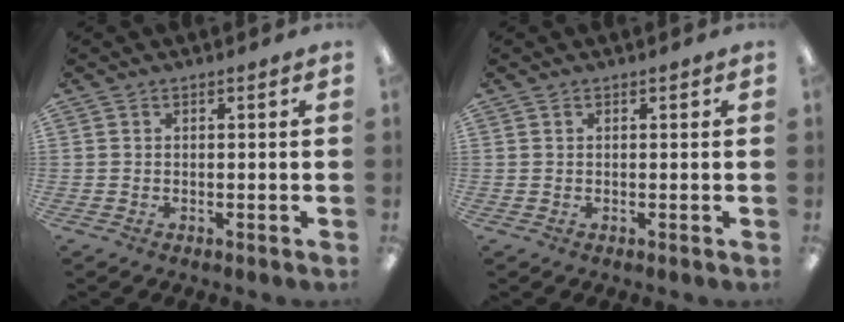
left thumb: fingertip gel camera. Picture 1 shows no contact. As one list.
[{"total": 0.5, "force": [0.3, 0.4, 0.2], "torque": [-0.004, 0.005, 0.004]}]